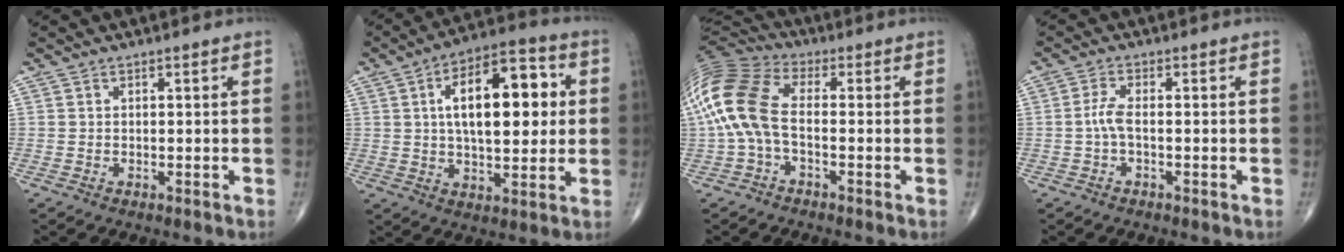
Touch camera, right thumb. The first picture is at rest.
{"total": 17.9, "force": [3.2, 8.4, 15.5], "torque": [-0.212, 0.015, 0.044]}
{"total": 14.7, "force": [-1.1, 8.0, 12.3], "torque": [-0.271, 0.035, -0.031]}
{"total": 2.8, "force": [-0.6, 0.8, 2.7], "torque": [-0.064, 0.004, -0.014]}